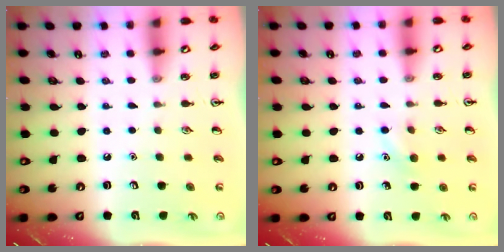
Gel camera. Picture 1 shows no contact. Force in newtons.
{"total": 7.0, "press": 6.7, "slide": 2.0}